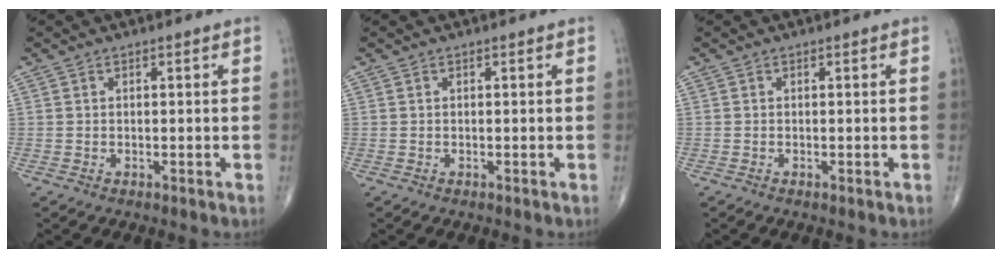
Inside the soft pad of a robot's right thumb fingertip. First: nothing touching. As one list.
[{"total": 0.0}, {"total": 0.0}]